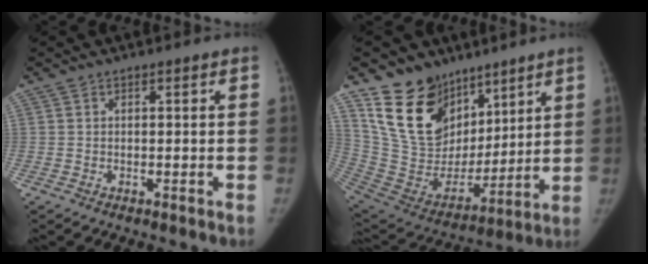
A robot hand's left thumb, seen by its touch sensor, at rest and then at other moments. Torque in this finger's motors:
{"motor_torque": [0.22, 0.17, 1.50, -1.27, 0.11]}